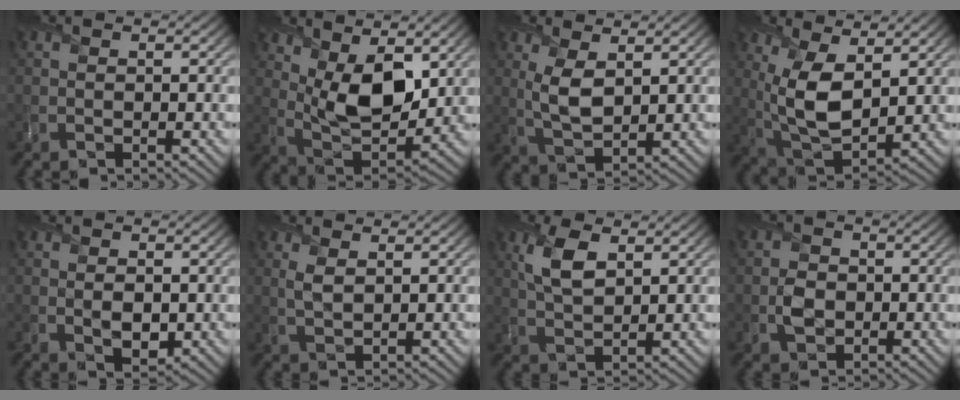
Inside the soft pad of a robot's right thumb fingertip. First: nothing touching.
{"total": 10.2, "force": [4.1, 5.5, 7.6], "torque": [-0.164, -0.013, 0.080]}
{"total": 5.2, "force": [1.8, 2.5, 4.2], "torque": [-0.100, -0.003, 0.039]}
{"total": 9.7, "force": [3.2, 4.9, 7.8], "torque": [-0.190, -0.004, 0.062]}
{"total": 2.7, "force": [-0.1, 1.7, 2.1], "torque": [-0.038, -0.008, 0.005]}
{"total": 2.3, "force": [1.2, 1.0, 1.7], "torque": [-0.048, -0.002, 0.027]}
{"total": 5.5, "force": [2.4, 2.5, 4.3], "torque": [-0.105, 0.001, 0.047]}
{"total": 2.8, "force": [-0.6, 2.4, 1.3], "torque": [-0.031, -0.005, -0.014]}